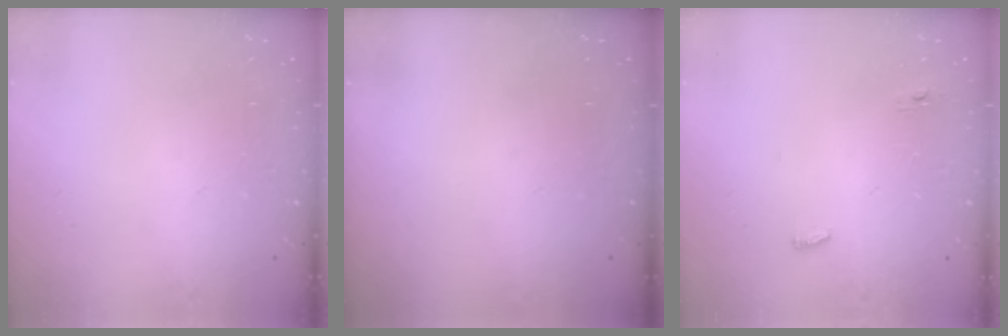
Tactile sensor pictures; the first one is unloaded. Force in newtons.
{"total": 0.0}
{"total": 3.6, "press": 3.4, "slide": 1.0}